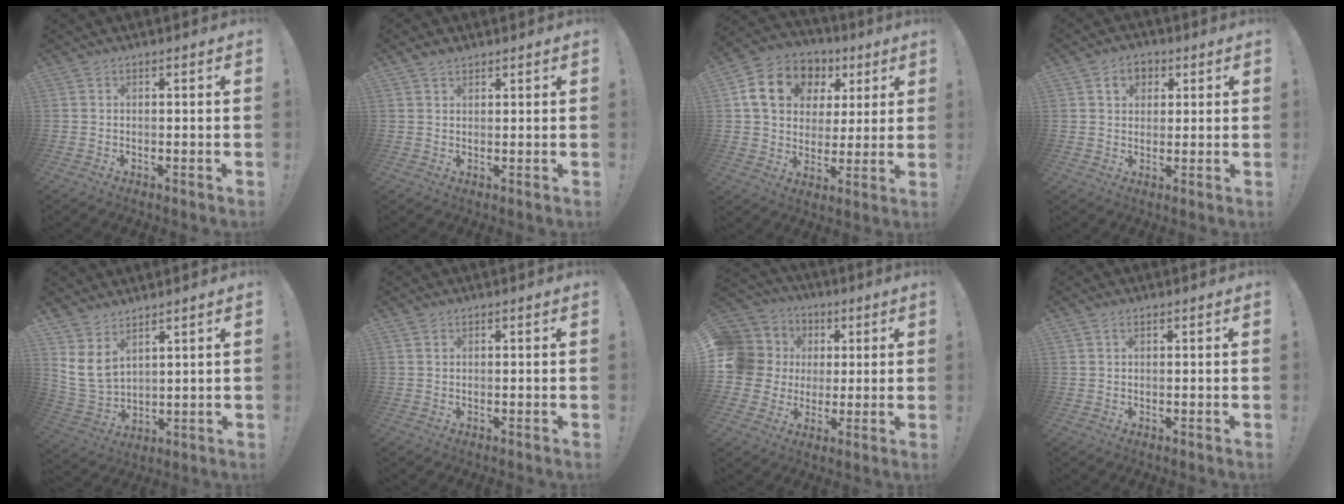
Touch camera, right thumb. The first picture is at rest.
{"total": 2.2, "force": [1.7, 1.2, 0.8], "torque": [-0.014, -0.006, 0.033]}
{"total": 15.8, "force": [6.4, 12.1, 7.9], "torque": [-0.122, -0.014, 0.129]}
{"total": 6.0, "force": [2.3, 4.6, 3.0], "torque": [-0.044, 0.000, 0.043]}
{"total": 9.2, "force": [5.2, 6.1, 4.6], "torque": [-0.095, -0.040, 0.105]}
{"total": 1.1, "force": [0.9, 0.7, 0.3], "torque": [0.003, -0.002, 0.015]}
{"total": 13.7, "force": [2.0, 12.5, 5.3], "torque": [-0.114, 0.000, 0.056]}
{"total": 1.3, "force": [0.8, 0.7, 0.7], "torque": [-0.013, 0.000, 0.014]}